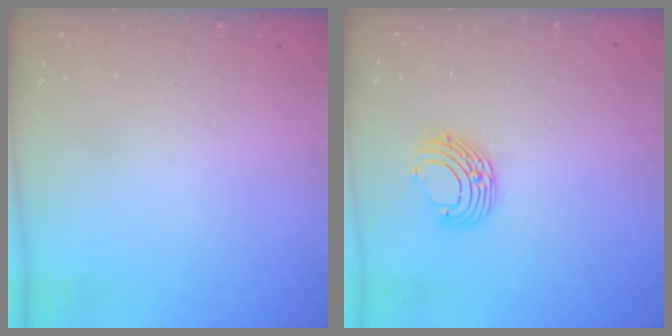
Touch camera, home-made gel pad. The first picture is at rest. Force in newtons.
{"total": 8.2, "press": 8.2, "slide": 0.8}